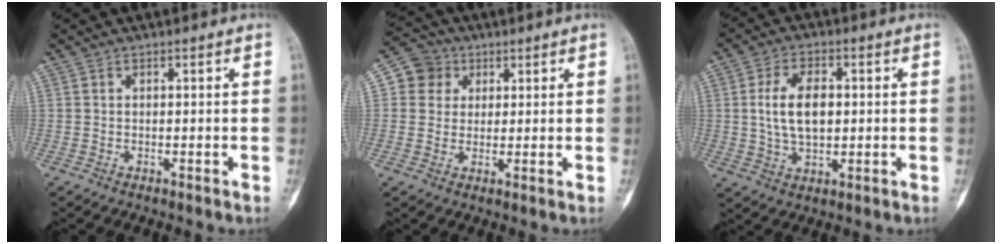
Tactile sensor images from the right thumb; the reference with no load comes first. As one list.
[{"total": 6.1, "force": [1.8, 5.8, 1.2], "torque": [0.011, 0.003, 0.025]}, {"total": 9.3, "force": [0.9, 5.4, 7.5], "torque": [-0.126, -0.001, 0.019]}]